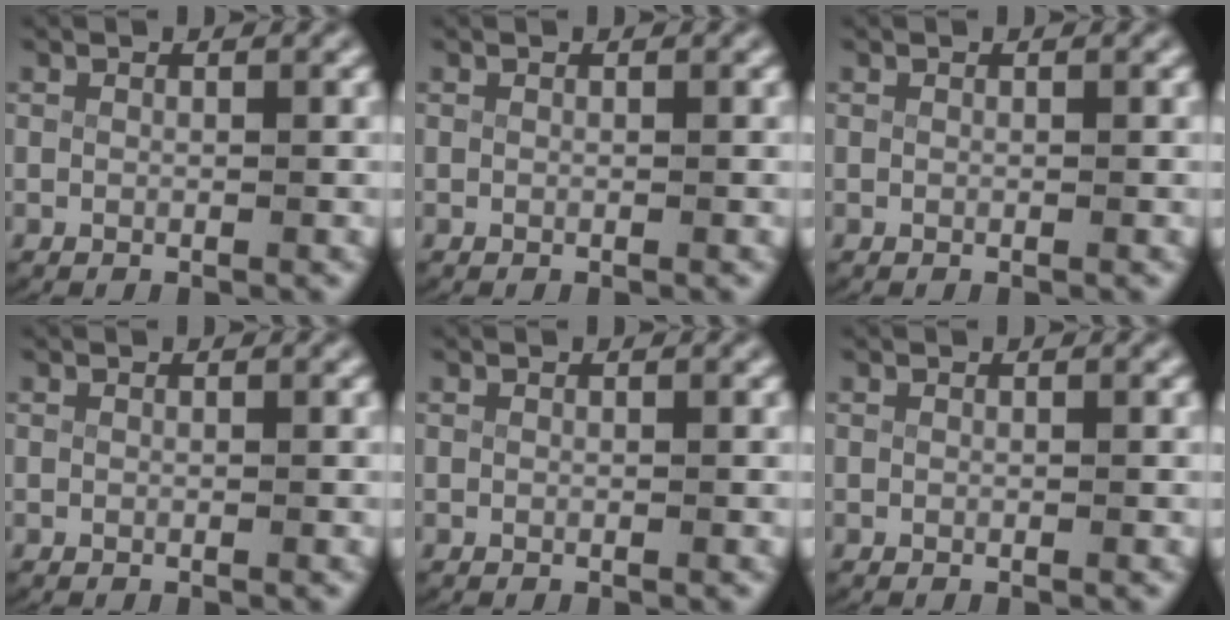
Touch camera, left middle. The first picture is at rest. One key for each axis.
{"total": 0.0}
{"total": 0.0}
{"total": 0.0}
{"total": 0.0}
{"total": 0.0}